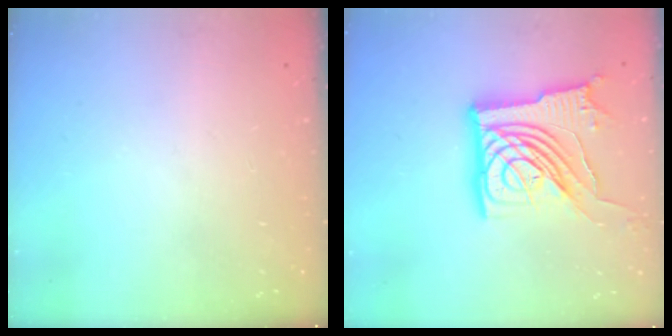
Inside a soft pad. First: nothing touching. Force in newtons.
{"total": 20.6, "press": 20.4, "slide": 2.6}